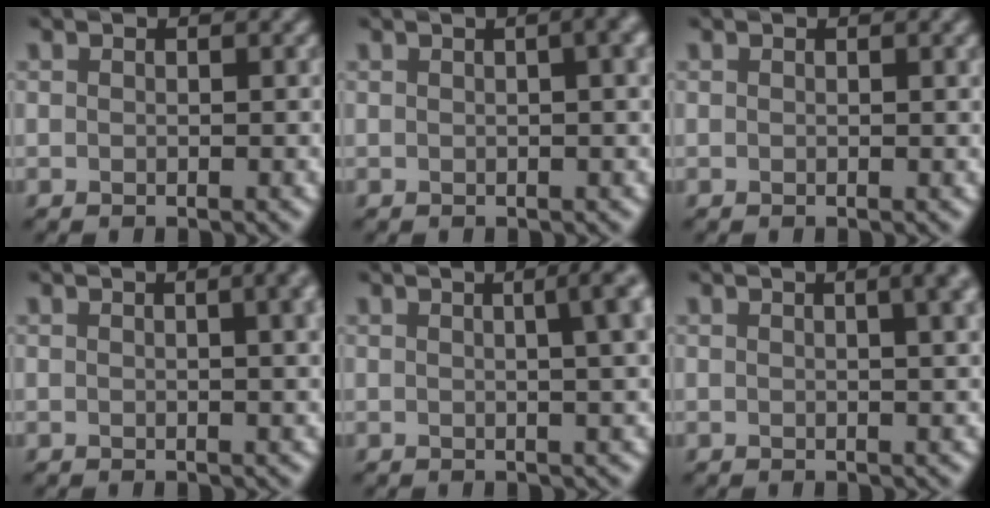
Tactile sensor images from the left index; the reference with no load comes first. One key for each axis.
{"total": 6.5, "fx": 1.8, "fy": 3.2, "fz": 5.3, "tx": -0.015, "ty": 0.040, "tz": -0.012}
{"total": 0.8, "fx": 0.3, "fy": 0.2, "fz": 0.7, "tx": -0.006, "ty": 0.003, "tz": 0.003}
{"total": 5.9, "fx": 1.7, "fy": 2.7, "fz": 4.9, "tx": -0.022, "ty": 0.031, "tz": 0.000}
{"total": 7.5, "fx": 2.0, "fy": 3.2, "fz": 6.4, "tx": -0.022, "ty": 0.047, "tz": -0.003}
{"total": 6.0, "fx": 2.2, "fy": 2.8, "fz": 4.8, "tx": -0.020, "ty": 0.039, "tz": -0.005}